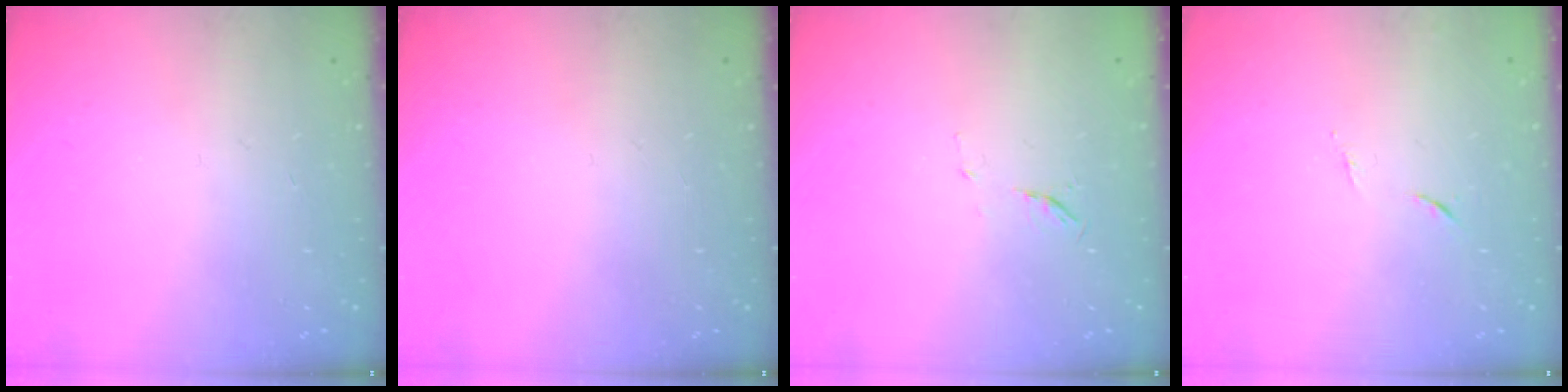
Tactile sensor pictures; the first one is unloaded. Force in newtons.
{"total": 0.0}
{"total": 4.3, "press": 4.1, "slide": 1.3}
{"total": 5.4, "press": 5.3, "slide": 0.7}